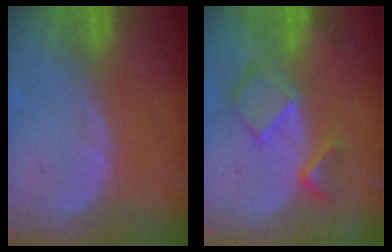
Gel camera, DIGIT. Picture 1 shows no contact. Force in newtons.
{"total": 7.6, "press": 6.6, "slide": 3.8}